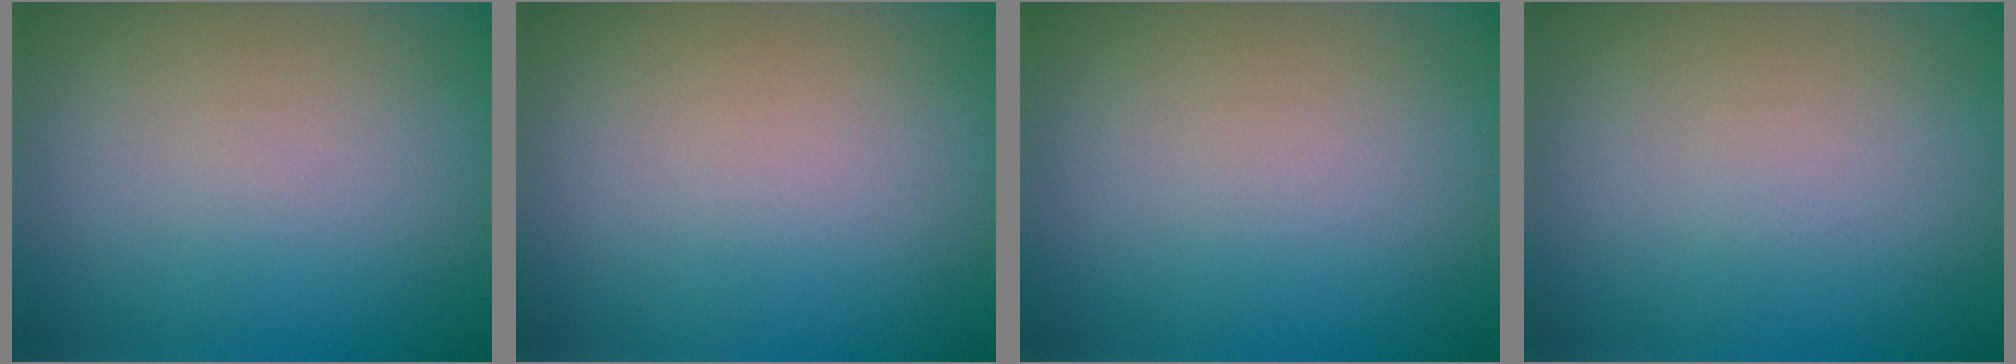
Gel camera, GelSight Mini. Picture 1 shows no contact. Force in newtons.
{"total": 0.0}
{"total": 0.0}
{"total": 0.0}